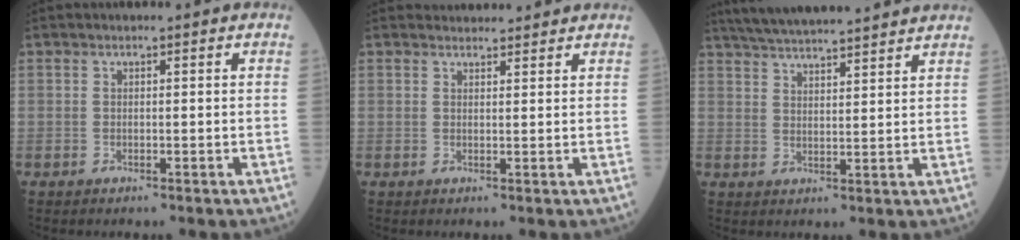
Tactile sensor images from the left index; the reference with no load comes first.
{"total": 3.4, "force": [3.3, 0.5, 0.2], "torque": [-0.009, 0.022, 0.049]}
{"total": 15.4, "force": [14.1, 0.4, 6.2], "torque": [-0.117, 0.032, 0.208]}